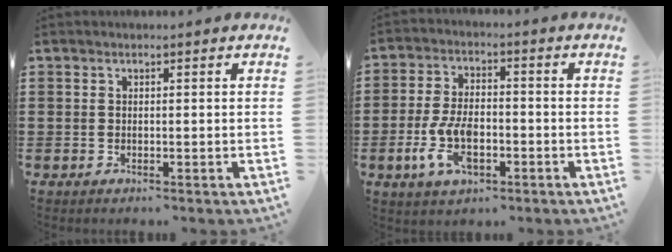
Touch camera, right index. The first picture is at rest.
{"total": 8.0, "force": [-2.6, 4.0, 6.5], "torque": [-0.157, -0.008, -0.052]}